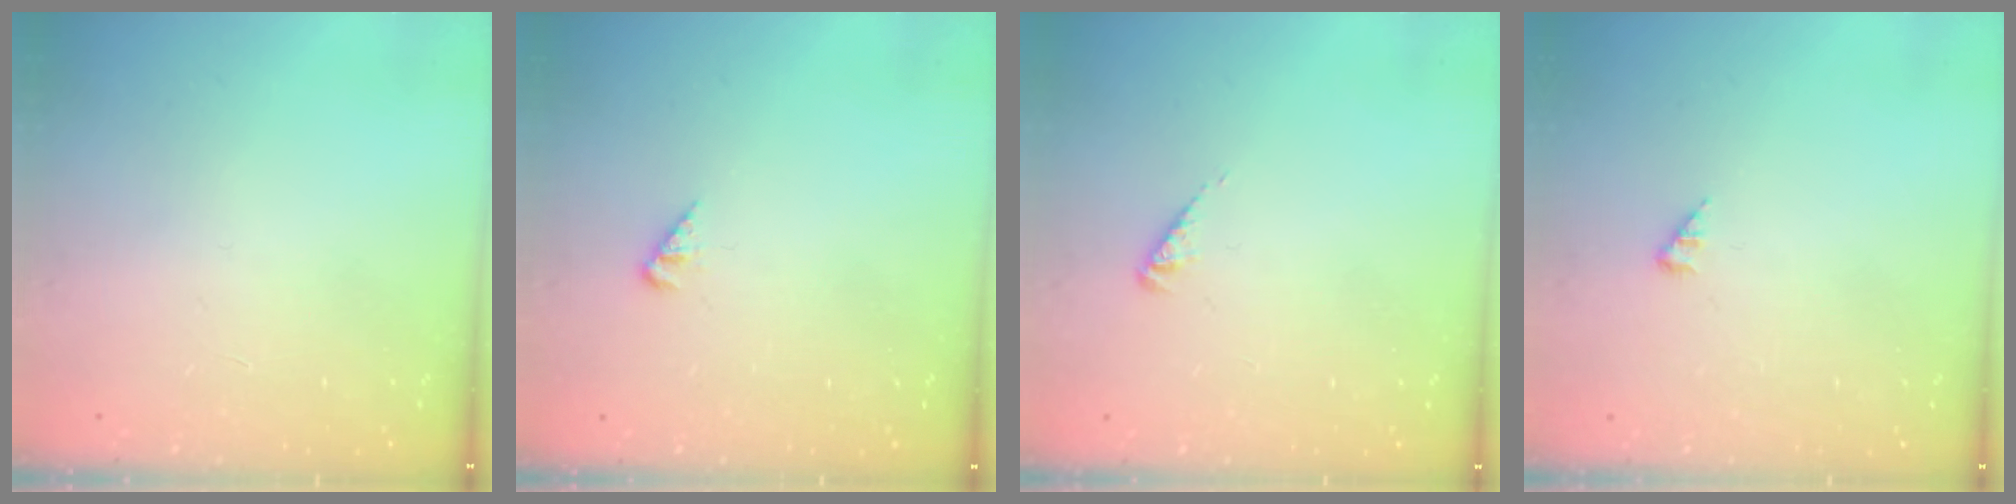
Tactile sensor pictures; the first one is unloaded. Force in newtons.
{"total": 1.6, "press": 1.6, "slide": 0.3}
{"total": 2.1, "press": 2.0, "slide": 0.4}
{"total": 1.0, "press": 0.9, "slide": 0.2}